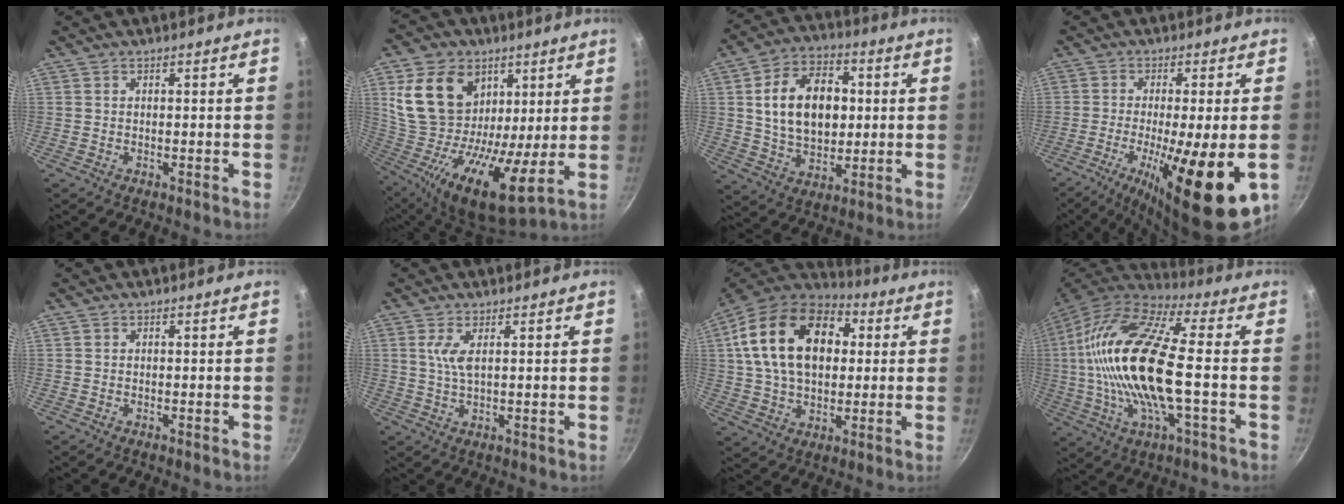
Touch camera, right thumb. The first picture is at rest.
{"total": 22.2, "force": [8.1, 14.5, 14.6], "torque": [-0.270, -0.033, 0.141]}
{"total": 16.9, "force": [2.3, 11.5, 12.1], "torque": [-0.169, 0.008, 0.037]}
{"total": 18.0, "force": [-5.1, 4.0, 16.8], "torque": [-0.270, -0.013, -0.076]}
{"total": 0.0}
{"total": 3.8, "force": [1.3, 1.1, 3.4], "torque": [-0.076, -0.007, 0.028]}
{"total": 22.9, "force": [5.3, 15.1, 16.3], "torque": [-0.262, 0.015, 0.079]}
{"total": 23.4, "force": [-0.5, 7.9, 22.0], "torque": [-0.435, 0.022, -0.024]}